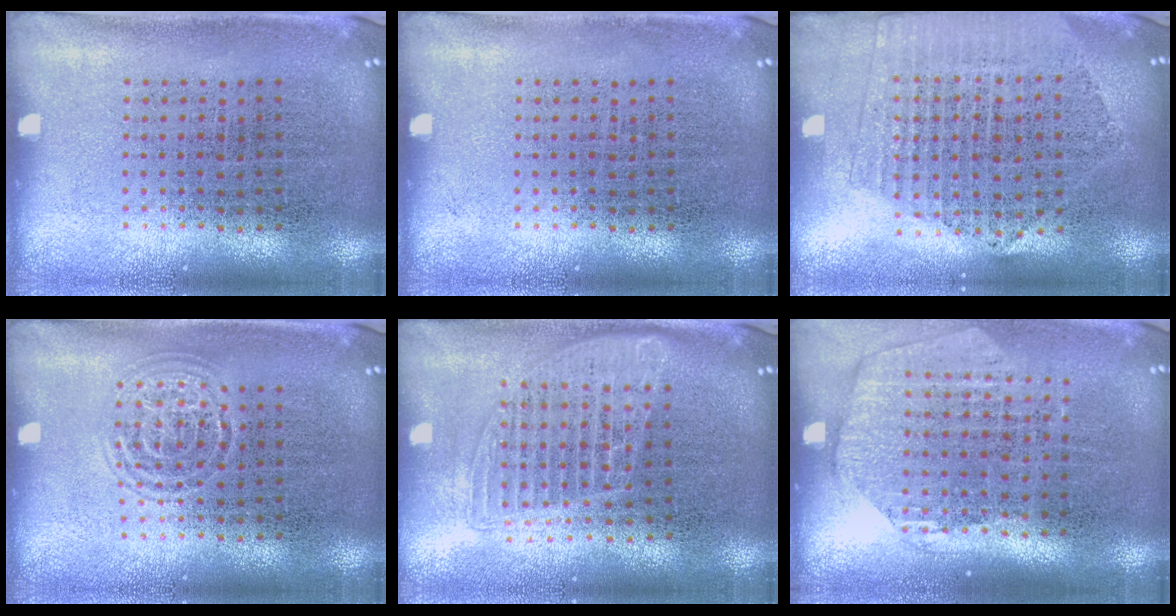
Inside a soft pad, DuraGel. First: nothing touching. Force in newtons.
{"total": 0.0}
{"total": 2.1, "press": 1.9, "slide": 0.9}
{"total": 1.4, "press": 1.3, "slide": 0.2}
{"total": 1.5, "press": 1.3, "slide": 0.7}
{"total": 1.7, "press": 1.5, "slide": 0.8}